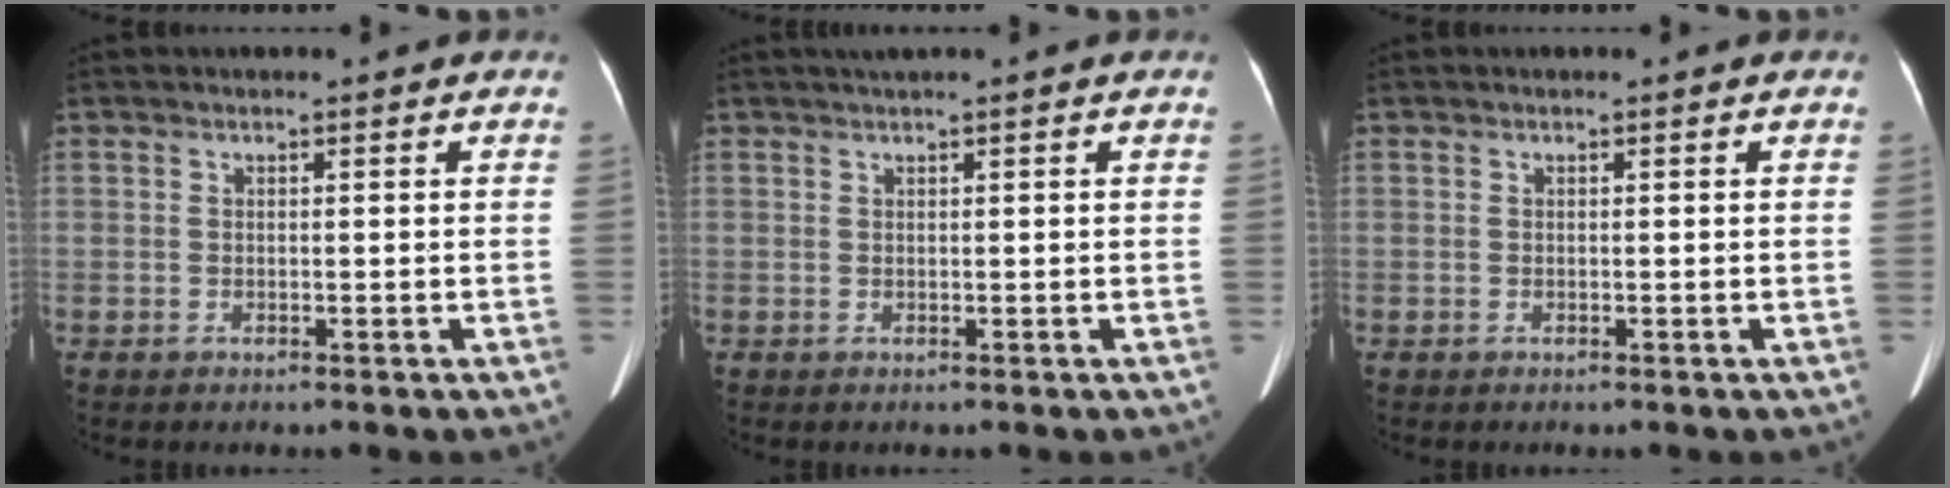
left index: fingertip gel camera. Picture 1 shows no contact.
{"total": 1.2, "force": [0.8, -0.2, 0.8], "torque": [-0.017, 0.011, 0.019]}
{"total": 0.0}